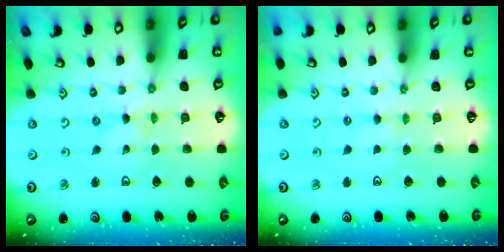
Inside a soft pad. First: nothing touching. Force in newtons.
{"total": 1.0, "press": 1.0, "slide": 0.2}